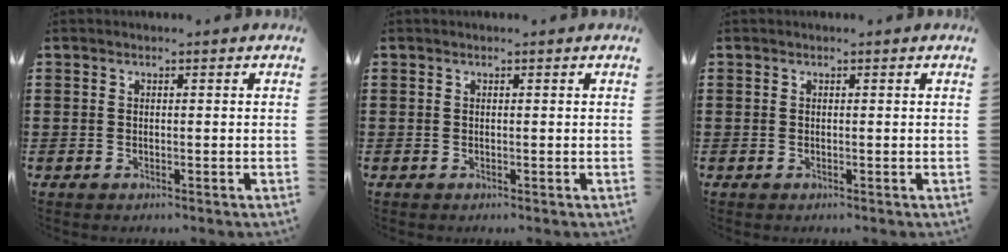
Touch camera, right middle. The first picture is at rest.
{"total": 0.0}
{"total": 0.0}